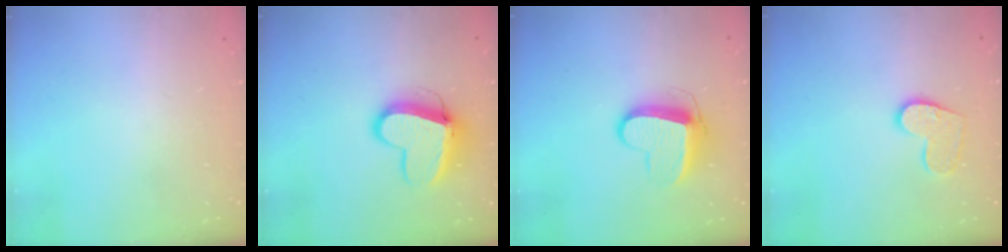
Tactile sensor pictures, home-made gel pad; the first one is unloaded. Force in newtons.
{"total": 11.7, "press": 11.6, "slide": 1.3}
{"total": 10.9, "press": 10.8, "slide": 0.6}
{"total": 10.4, "press": 10.4, "slide": 0.7}